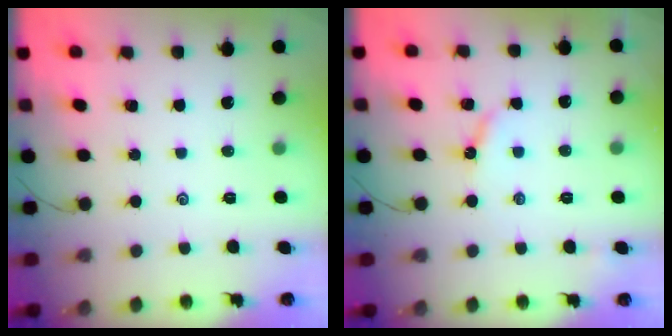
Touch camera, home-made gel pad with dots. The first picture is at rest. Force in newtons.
{"total": 5.1, "press": 5.1, "slide": 0.4}